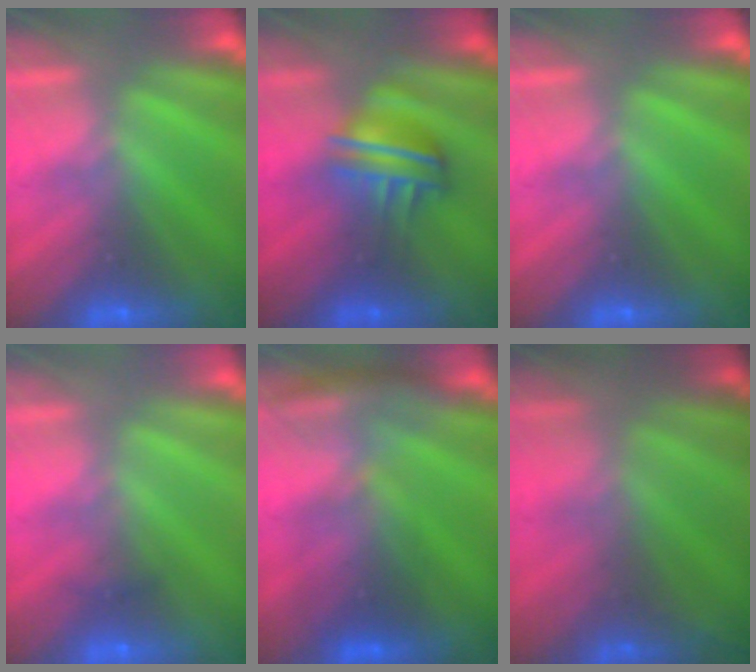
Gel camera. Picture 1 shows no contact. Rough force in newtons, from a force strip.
{"total": 4.7}
{"total": 0.0}
{"total": 1.7}
{"total": 2.8}
{"total": 9.1}